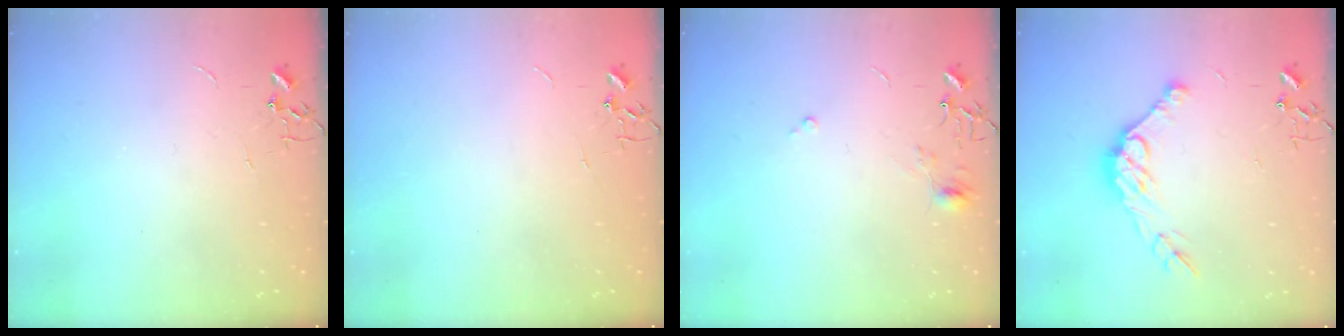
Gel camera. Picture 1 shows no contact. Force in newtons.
{"total": 0.0}
{"total": 5.8, "press": 5.8, "slide": 0.6}
{"total": 12.0, "press": 12.0, "slide": 1.0}